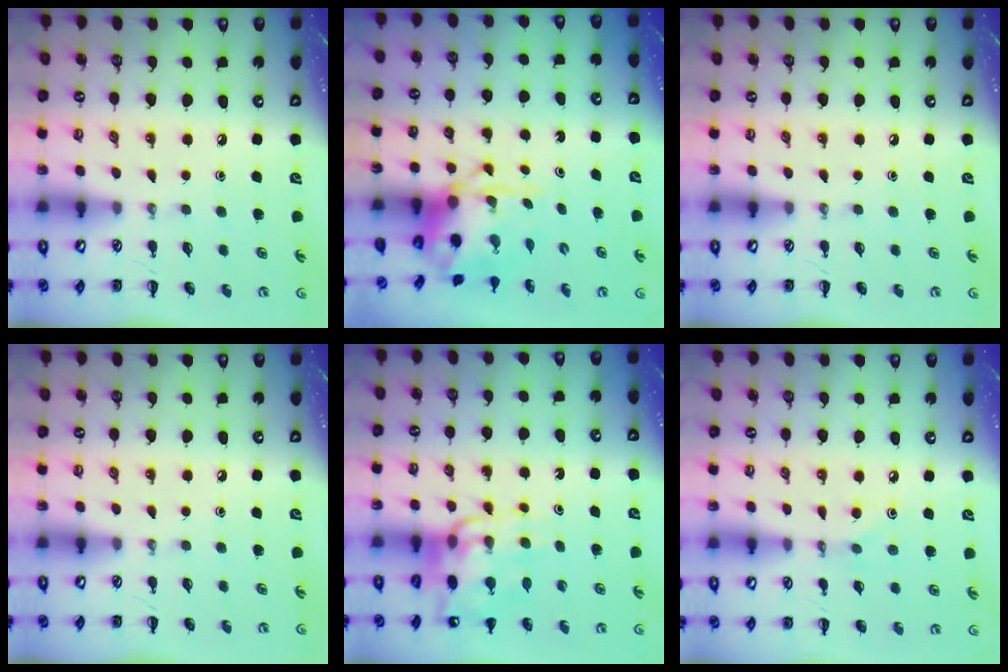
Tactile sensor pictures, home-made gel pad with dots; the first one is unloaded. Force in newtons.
{"total": 4.5, "press": 4.4, "slide": 0.8}
{"total": 0.0}
{"total": 0.0}
{"total": 13.6, "press": 13.1, "slide": 3.9}
{"total": 5.1, "press": 4.8, "slide": 1.6}